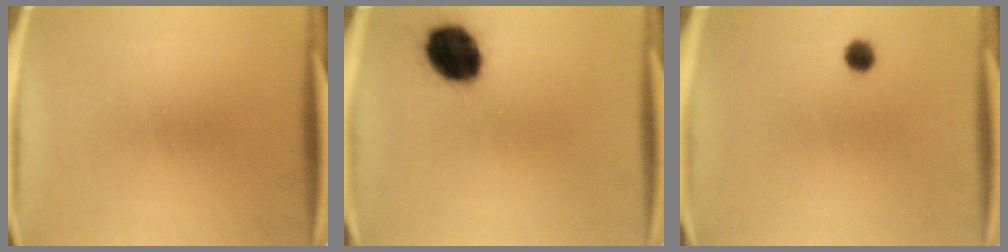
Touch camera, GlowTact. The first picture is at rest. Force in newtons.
{"total": 13.4}
{"total": 2.4}